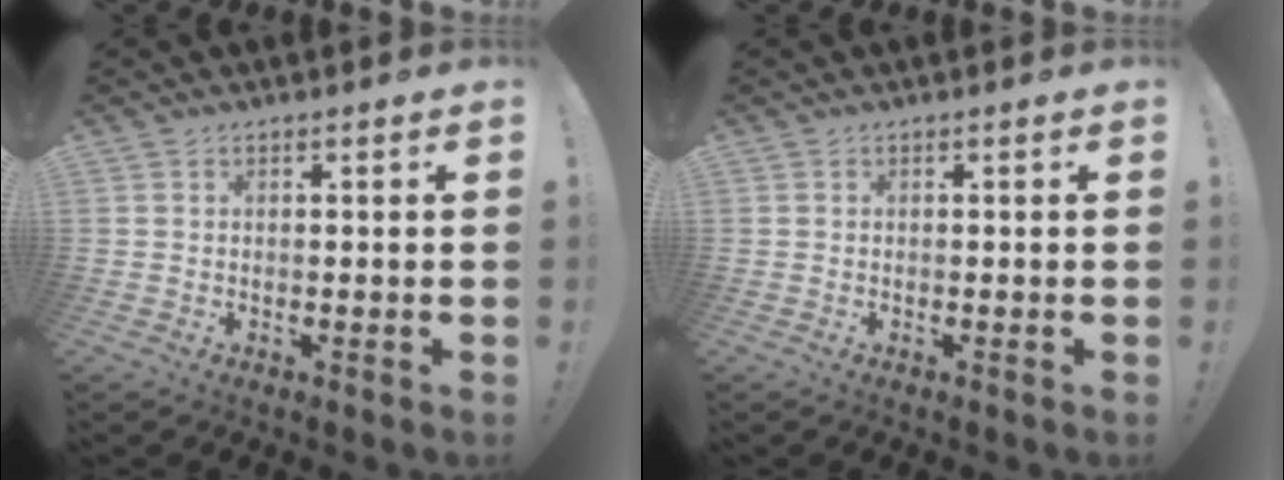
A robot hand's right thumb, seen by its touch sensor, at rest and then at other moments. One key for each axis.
{"total": 0.0}